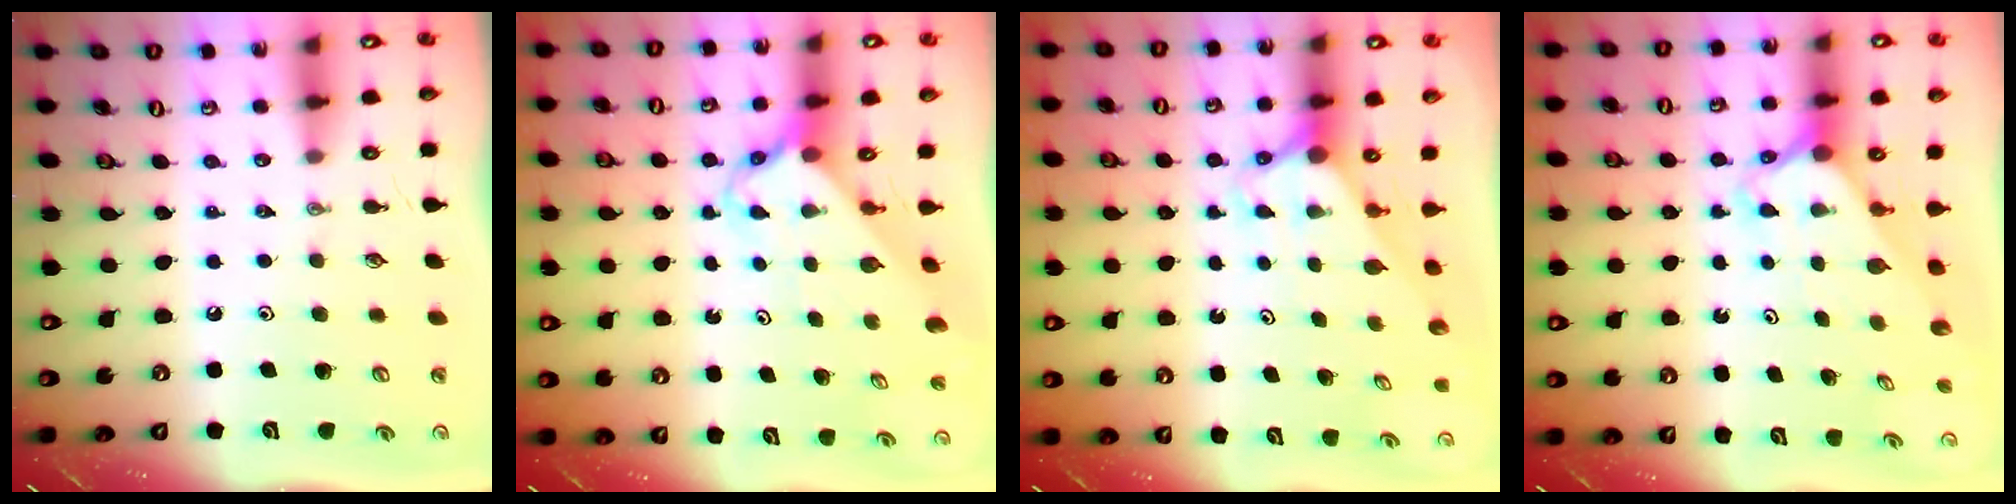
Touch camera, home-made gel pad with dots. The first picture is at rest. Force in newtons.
{"total": 2.7, "press": 2.7, "slide": 0.2}
{"total": 2.7, "press": 2.7, "slide": 0.0}
{"total": 2.3, "press": 2.3, "slide": 0.2}